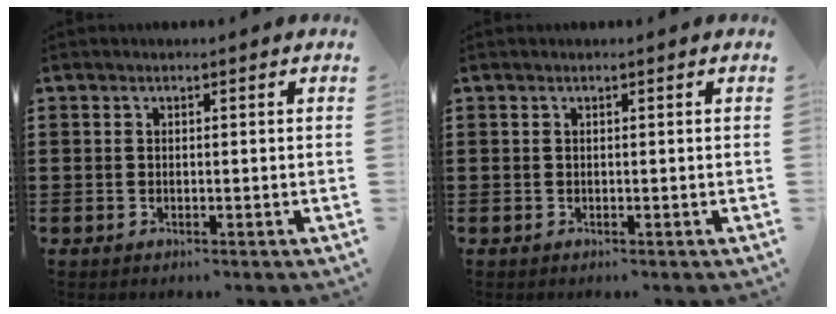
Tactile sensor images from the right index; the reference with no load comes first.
{"total": 0.0}